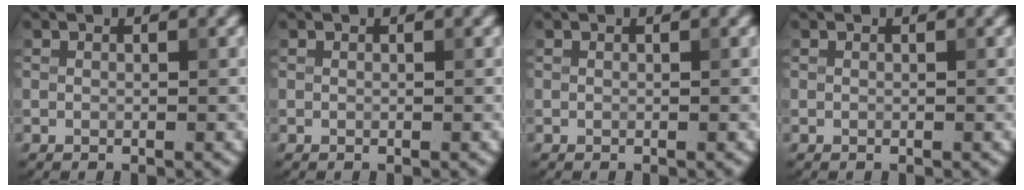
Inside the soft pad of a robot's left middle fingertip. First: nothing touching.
{"total": 0.0}
{"total": 0.0}
{"total": 0.0}